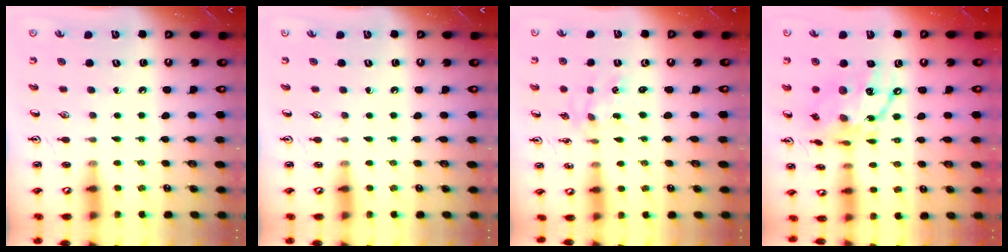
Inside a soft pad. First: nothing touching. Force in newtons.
{"total": 0.0}
{"total": 0.9, "press": 0.8, "slide": 0.1}
{"total": 15.4, "press": 15.3, "slide": 1.5}